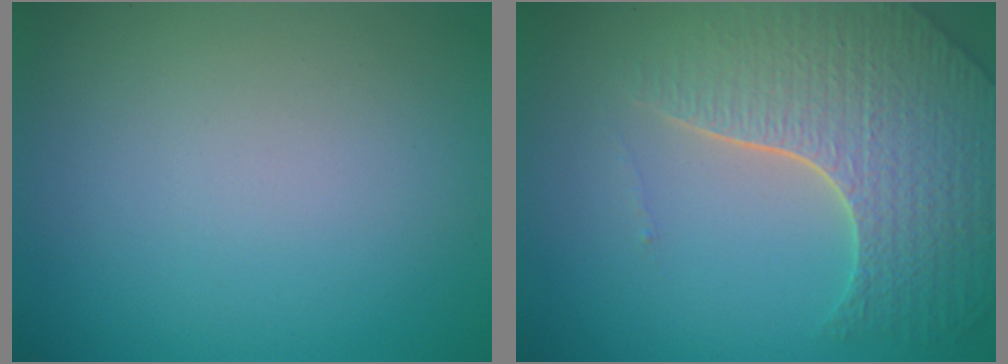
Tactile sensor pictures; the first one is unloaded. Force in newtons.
{"total": 7.4, "press": 5.5, "slide": 5.0}